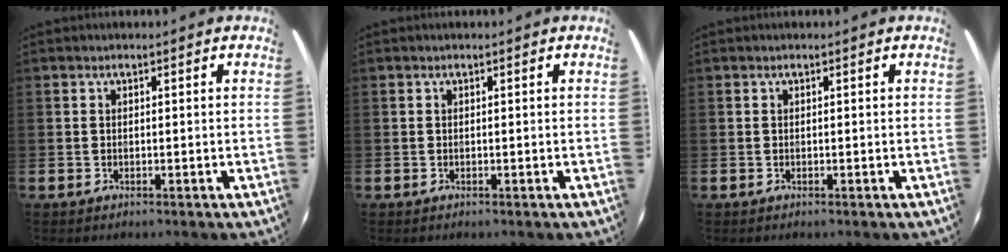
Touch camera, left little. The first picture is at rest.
{"total": 0.0}
{"total": 0.0}